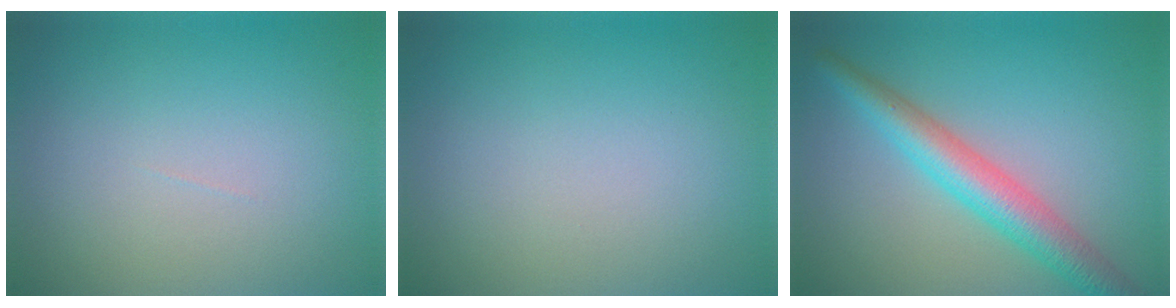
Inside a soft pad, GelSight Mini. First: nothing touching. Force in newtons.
{"total": 0.0}
{"total": 4.9, "press": 4.9, "slide": 0.3}